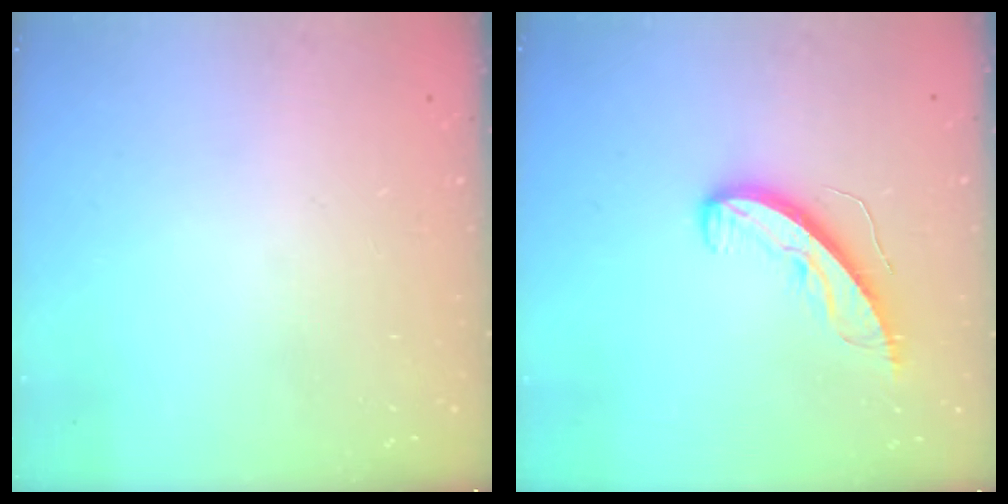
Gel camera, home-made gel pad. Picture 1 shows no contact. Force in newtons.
{"total": 10.4, "press": 10.4, "slide": 0.6}